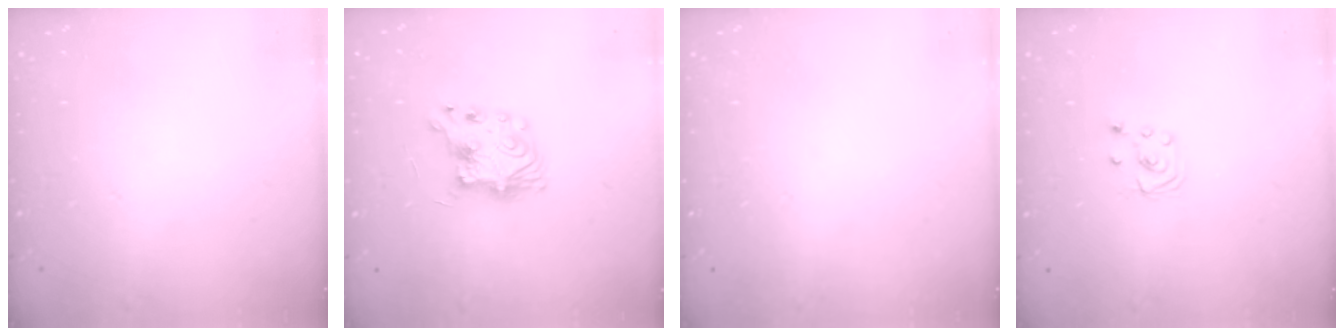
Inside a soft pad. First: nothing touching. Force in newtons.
{"total": 8.1, "press": 8.1, "slide": 0.3}
{"total": 0.0}
{"total": 4.2, "press": 4.2, "slide": 0.3}